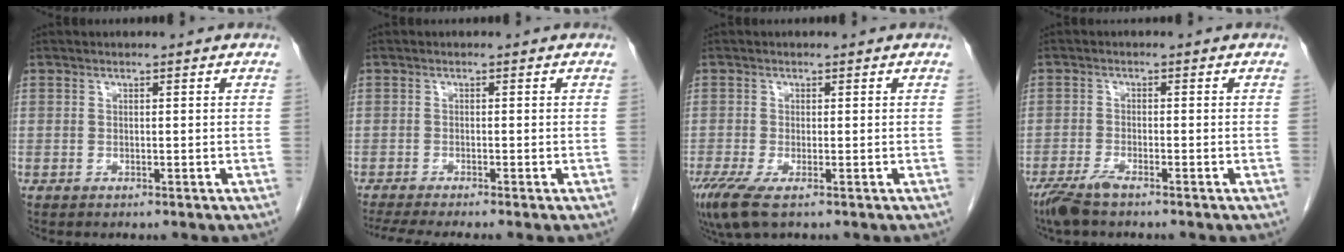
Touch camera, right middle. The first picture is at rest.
{"total": 5.9, "force": [-4.9, -0.4, 3.1], "torque": [-0.046, -0.015, -0.083]}
{"total": 5.2, "force": [-3.0, 1.1, 4.0], "torque": [-0.081, -0.019, -0.053]}
{"total": 4.0, "force": [-3.1, 0.6, 2.5], "torque": [-0.056, -0.009, -0.061]}